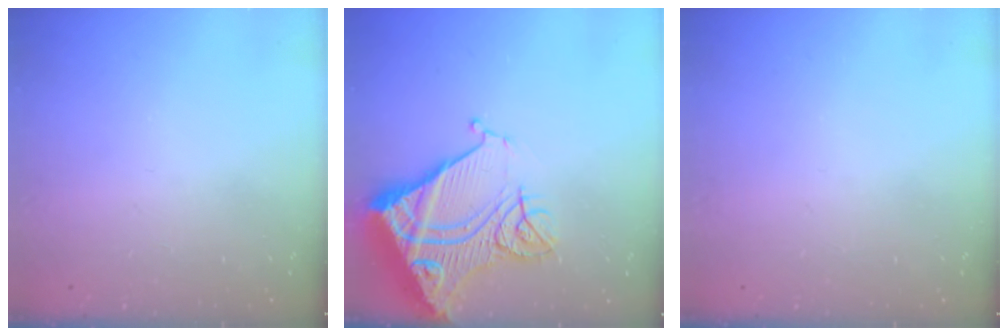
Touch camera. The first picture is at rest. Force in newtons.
{"total": 20.1, "press": 19.9, "slide": 2.6}
{"total": 0.0}